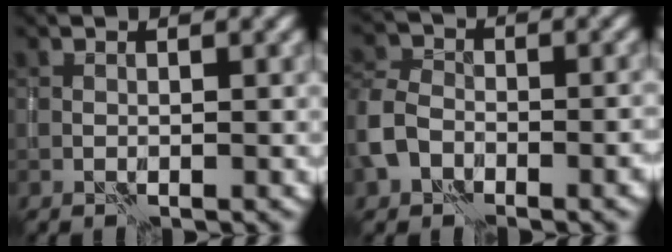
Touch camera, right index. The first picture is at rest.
{"total": 5.4, "force": [-2.6, 3.5, 3.2], "torque": [-0.062, 0.003, -0.064]}